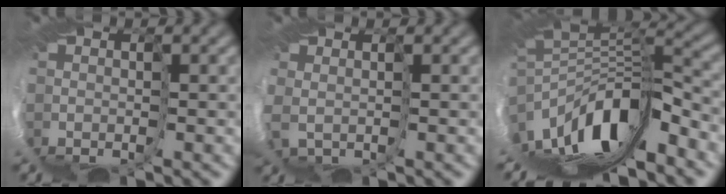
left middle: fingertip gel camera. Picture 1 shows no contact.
{"total": 2.3, "force": [1.7, 0.8, 1.2], "torque": [-0.040, -0.009, 0.036]}
{"total": 6.3, "force": [-2.9, -1.2, 5.4], "torque": [-0.103, 0.016, -0.031]}